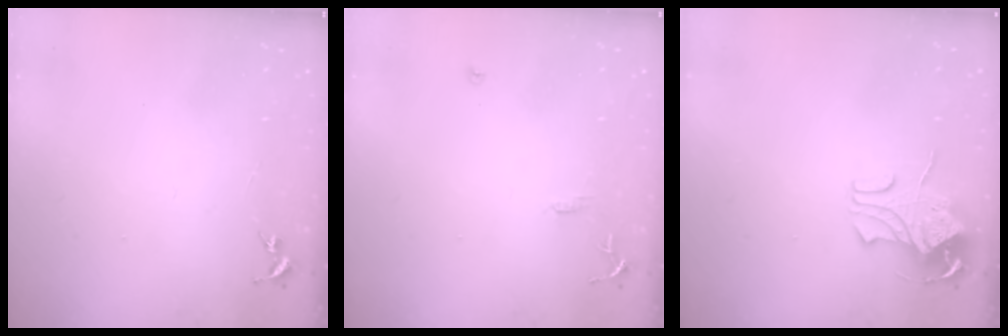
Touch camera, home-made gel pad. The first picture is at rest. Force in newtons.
{"total": 7.1, "press": 7.1, "slide": 0.7}
{"total": 8.5, "press": 8.4, "slide": 0.8}